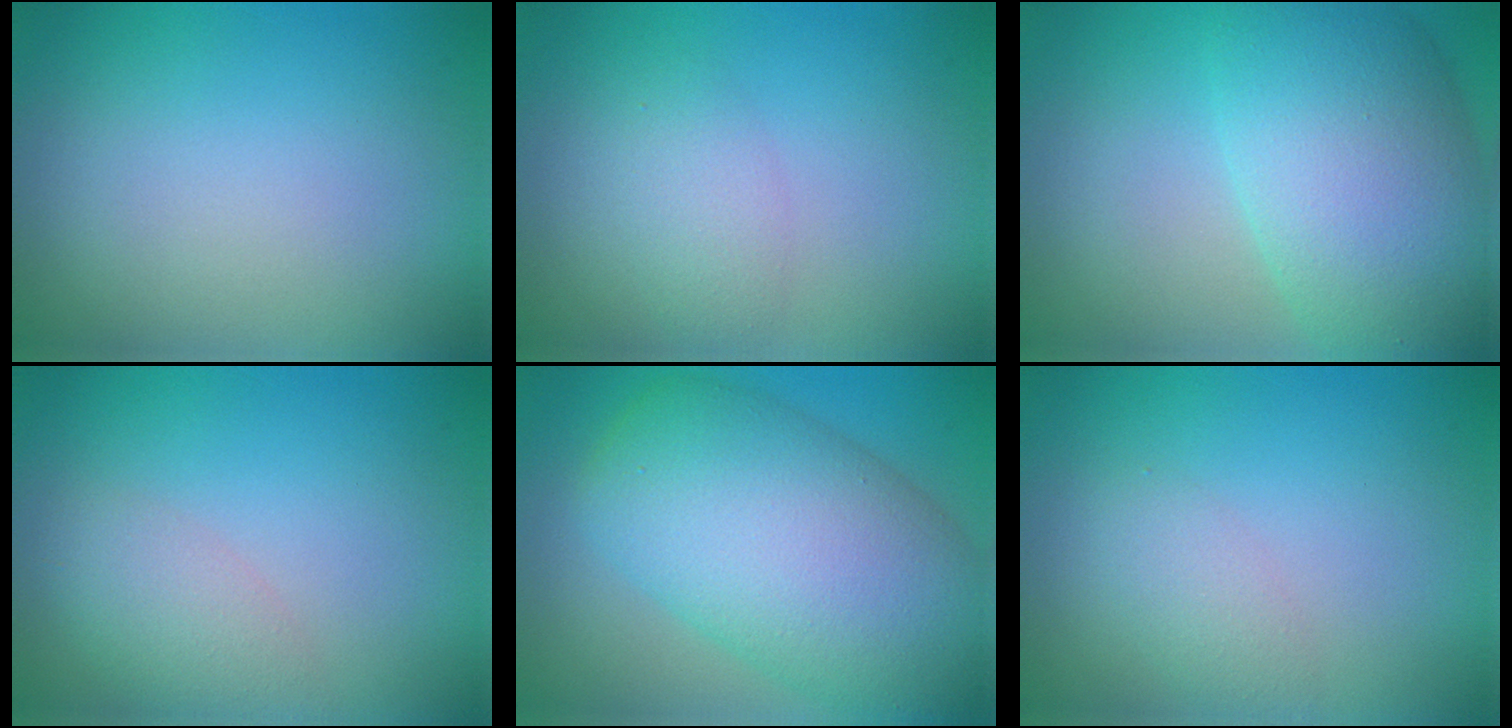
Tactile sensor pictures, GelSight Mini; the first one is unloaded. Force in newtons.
{"total": 2.0, "press": 2.0, "slide": 0.1}
{"total": 9.9, "press": 9.9, "slide": 0.3}
{"total": 2.7, "press": 2.7, "slide": 0.2}
{"total": 12.2, "press": 12.2, "slide": 0.2}
{"total": 1.7, "press": 1.7, "slide": 0.1}